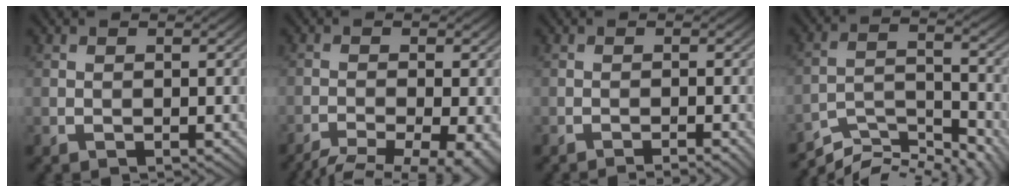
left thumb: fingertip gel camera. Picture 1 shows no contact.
{"total": 9.4, "force": [-7.2, 2.4, 5.6], "torque": [-0.086, -0.018, -0.089]}
{"total": 1.8, "force": [-1.3, 0.2, 1.2], "torque": [-0.011, 0.003, -0.025]}
{"total": 8.6, "force": [-7.1, 2.4, 4.1], "torque": [-0.076, -0.001, -0.129]}